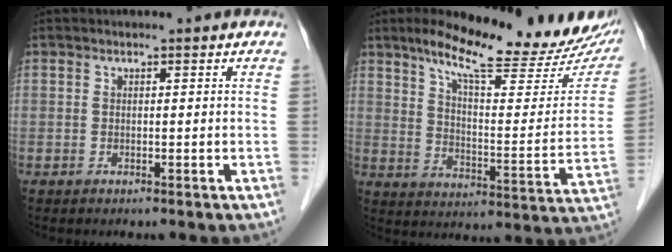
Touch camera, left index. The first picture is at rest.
{"total": 23.3, "force": [18.8, 4.6, 12.9], "torque": [-0.182, -0.017, 0.247]}